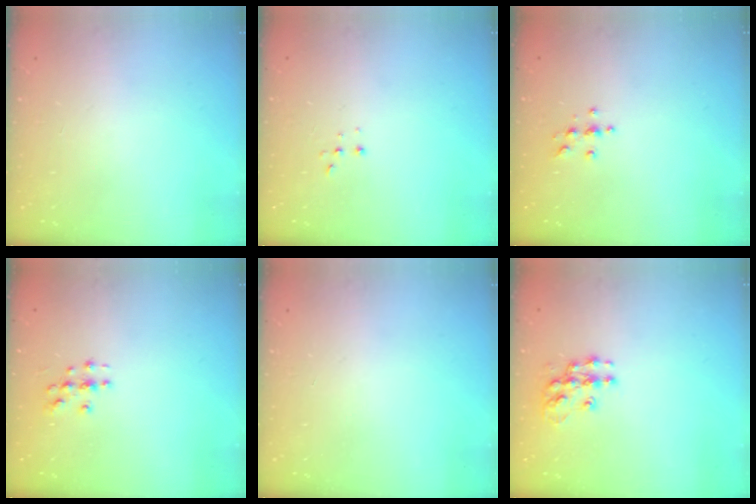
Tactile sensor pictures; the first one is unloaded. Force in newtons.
{"total": 2.2, "press": 2.2, "slide": 0.5}
{"total": 4.3, "press": 4.3, "slide": 0.5}
{"total": 3.1, "press": 3.1, "slide": 0.2}
{"total": 0.0}
{"total": 10.4, "press": 10.4, "slide": 0.5}